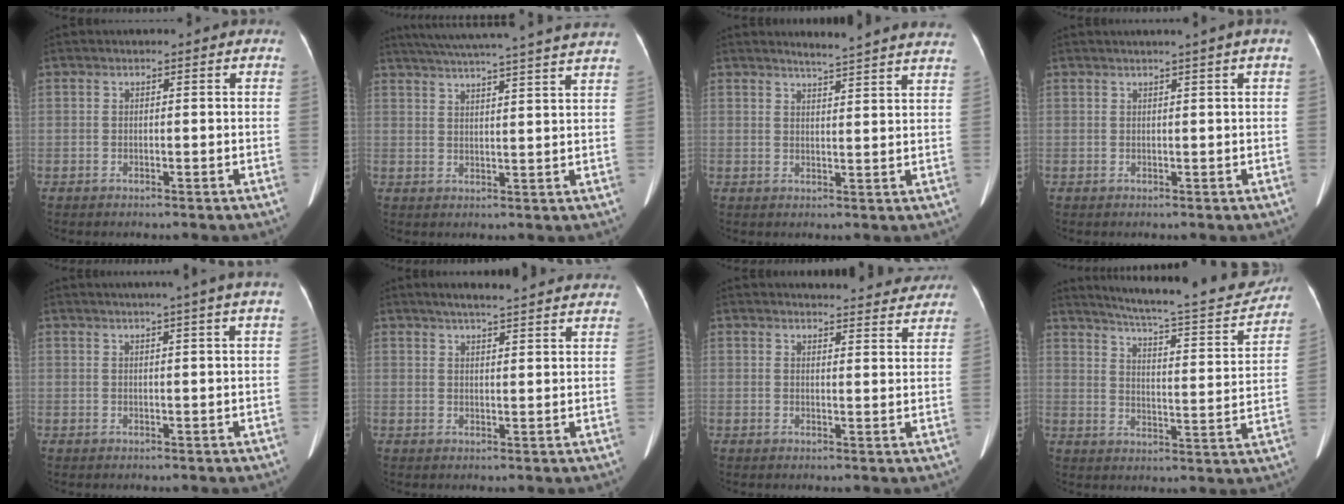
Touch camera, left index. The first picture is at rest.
{"total": 23.1, "force": [20.9, -0.8, 9.9], "torque": [-0.166, -0.009, 0.269]}
{"total": 12.7, "force": [12.0, -0.5, 4.0], "torque": [-0.056, -0.035, 0.131]}
{"total": 2.1, "force": [1.4, -0.8, 1.4], "torque": [-0.018, 0.001, 0.025]}
{"total": 4.7, "force": [3.5, -1.4, 2.8], "torque": [-0.039, 0.008, 0.043]}
{"total": 15.4, "force": [14.0, 1.5, 6.4], "torque": [-0.086, 0.027, 0.171]}
{"total": 14.3, "force": [13.8, 2.6, 2.8], "torque": [-0.010, -0.017, 0.142]}
{"total": 21.4, "force": [19.5, 2.0, 8.5], "torque": [-0.132, -0.041, 0.254]}